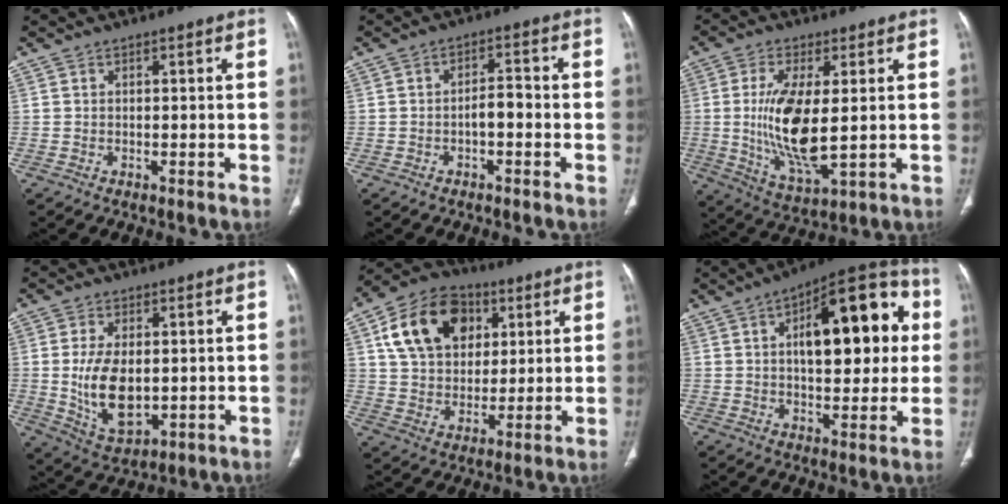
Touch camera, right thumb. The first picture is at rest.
{"total": 3.4, "force": [-1.1, 1.6, 2.7], "torque": [-0.036, 0.020, -0.020]}
{"total": 13.5, "force": [0.5, 4.8, 12.6], "torque": [-0.257, -0.025, 0.021]}
{"total": 11.7, "force": [-0.1, 6.6, 9.7], "torque": [-0.169, -0.016, 0.016]}
{"total": 17.4, "force": [6.1, 12.8, 10.1], "torque": [-0.156, 0.001, 0.105]}
{"total": 21.7, "force": [4.4, 9.9, 18.8], "torque": [-0.217, 0.020, 0.056]}